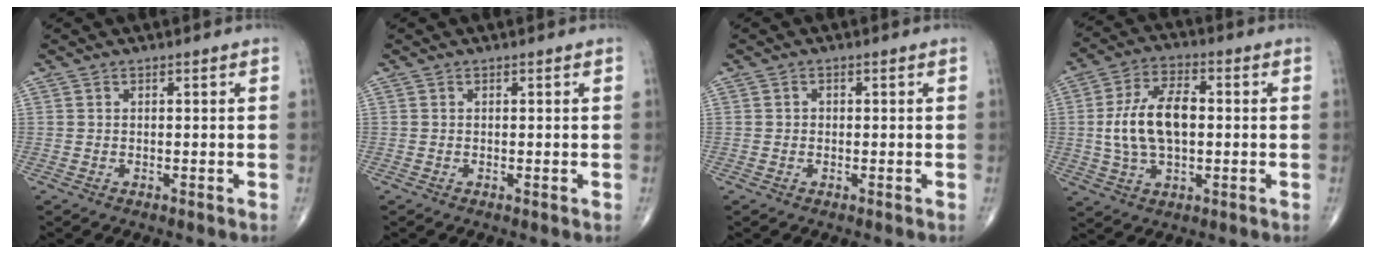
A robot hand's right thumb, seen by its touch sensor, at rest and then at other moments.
{"total": 0.0}
{"total": 0.7, "force": [-0.1, 0.7, 0.2], "torque": [0.002, 0.002, -0.004]}
{"total": 12.5, "force": [0.1, 6.8, 10.5], "torque": [-0.198, 0.016, 0.003]}